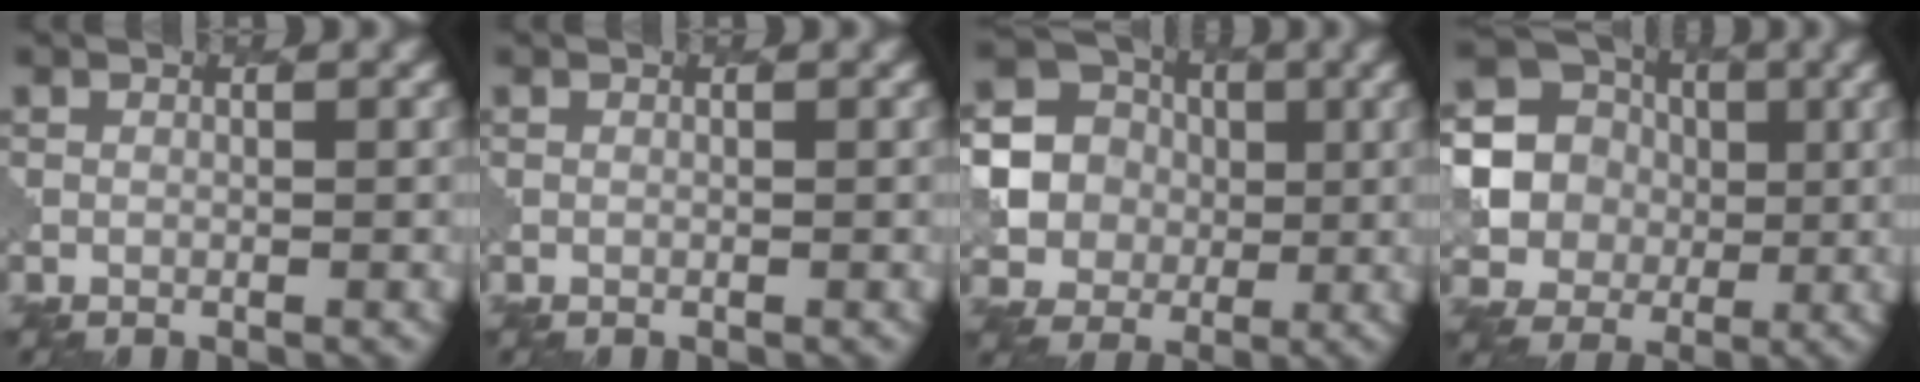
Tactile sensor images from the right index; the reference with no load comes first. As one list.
[{"total": 0.0}, {"total": 11.0, "force": [1.3, 10.6, 2.7], "torque": [-0.118, 0.014, 0.024]}, {"total": 15.0, "force": [2.1, 14.2, 4.4], "torque": [-0.151, 0.013, 0.026]}]